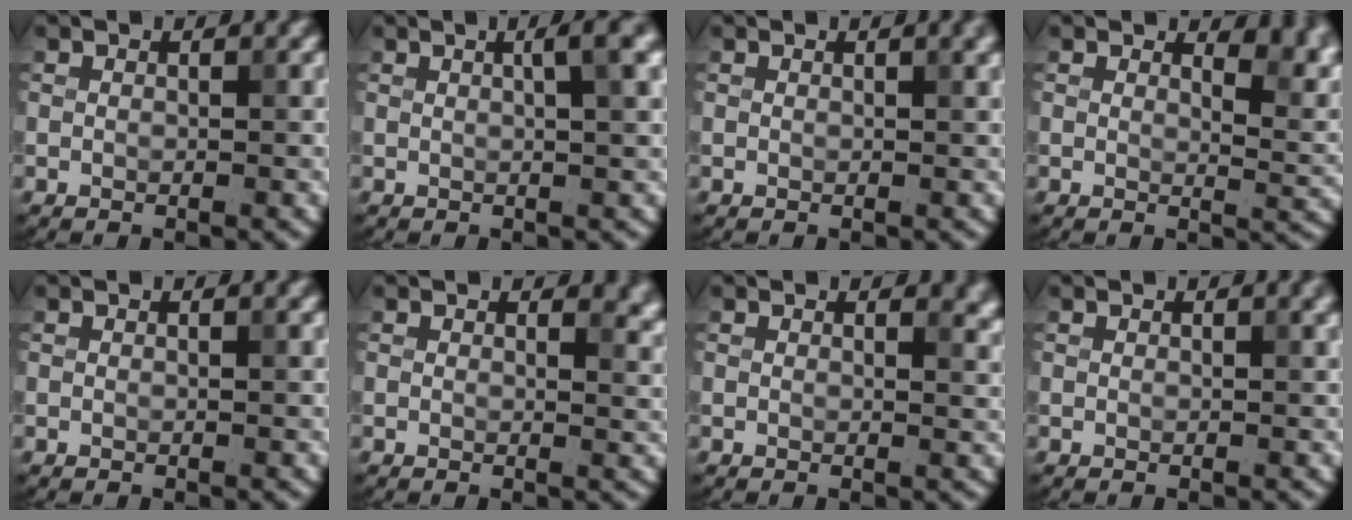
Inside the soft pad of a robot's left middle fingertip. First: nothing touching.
{"total": 3.8, "force": [1.2, 1.0, 3.5], "torque": [-0.036, 0.013, 0.013]}
{"total": 1.5, "force": [0.7, 0.5, 1.2], "torque": [-0.009, 0.005, 0.009]}
{"total": 4.4, "force": [3.0, 1.7, 2.7], "torque": [-0.028, -0.007, 0.038]}
{"total": 0.0}
{"total": 1.8, "force": [1.3, 0.7, 1.1], "torque": [-0.007, -0.006, 0.020]}
{"total": 1.5, "force": [1.1, 0.5, 0.9], "torque": [-0.005, -0.003, 0.017]}
{"total": 1.1, "force": [0.6, 0.3, 0.9], "torque": [-0.006, 0.005, 0.007]}